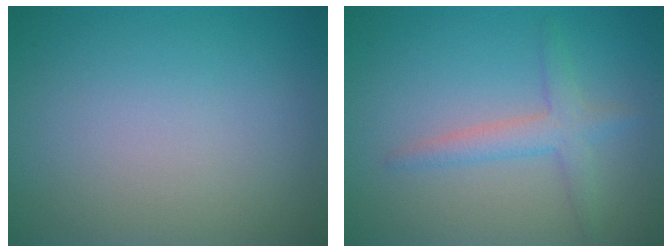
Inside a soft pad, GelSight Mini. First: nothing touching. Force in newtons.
{"total": 2.5, "press": 2.5, "slide": 0.1}